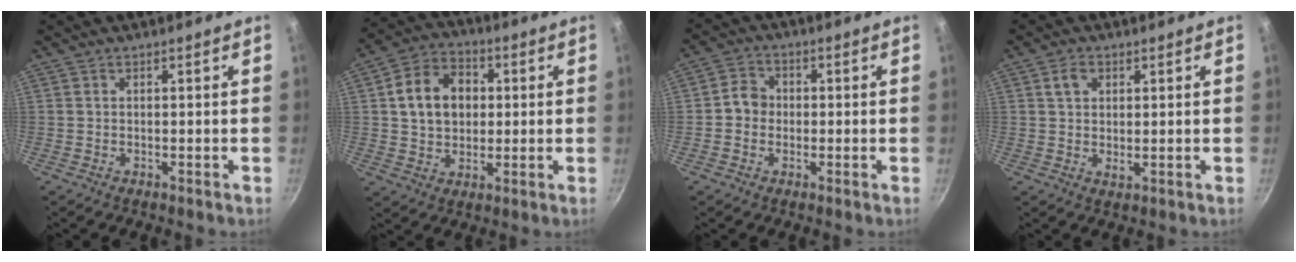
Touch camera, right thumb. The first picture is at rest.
{"total": 11.9, "force": [1.9, 9.3, 7.2], "torque": [-0.099, 0.015, 0.026]}
{"total": 4.7, "force": [-0.4, 4.2, 2.1], "torque": [-0.011, 0.013, -0.019]}
{"total": 4.1, "force": [1.6, 2.7, 2.6], "torque": [-0.038, -0.007, 0.026]}